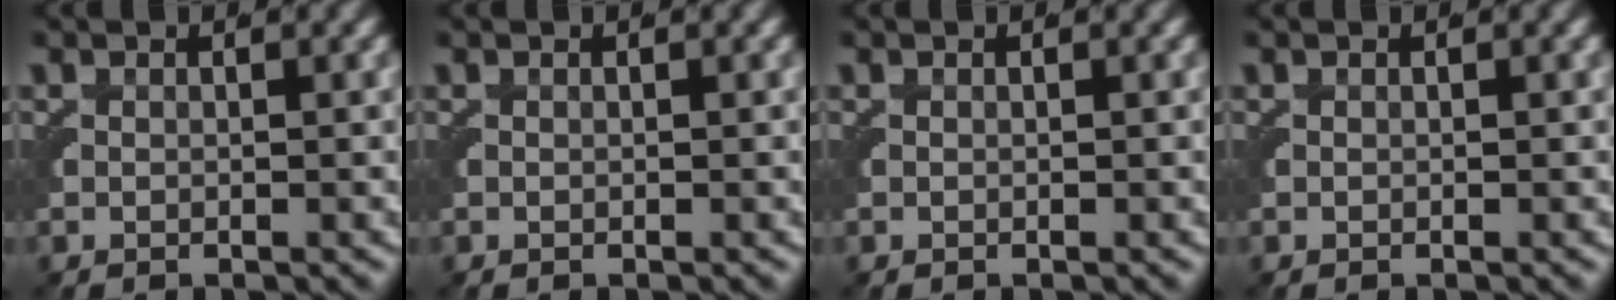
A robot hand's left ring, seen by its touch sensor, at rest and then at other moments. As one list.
[{"total": 0.0}, {"total": 0.0}, {"total": 0.0}]